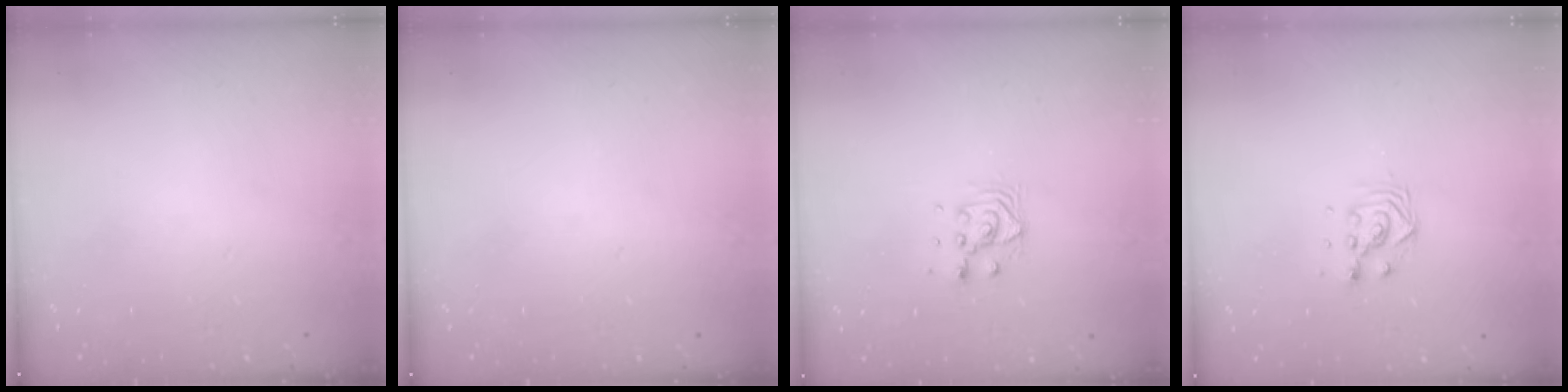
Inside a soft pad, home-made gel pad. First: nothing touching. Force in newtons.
{"total": 0.0}
{"total": 6.4, "press": 6.4, "slide": 0.4}
{"total": 4.3, "press": 4.2, "slide": 0.3}